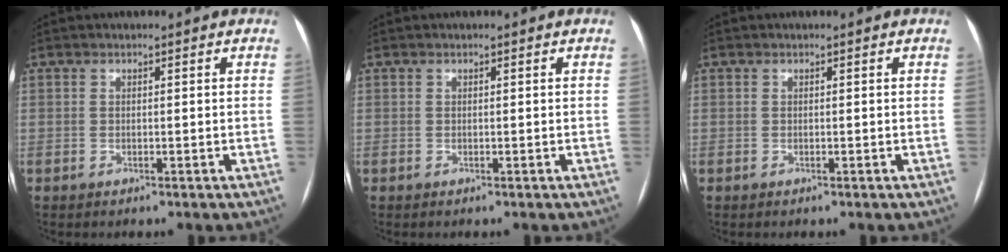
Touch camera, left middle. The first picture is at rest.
{"total": 0.0}
{"total": 0.0}